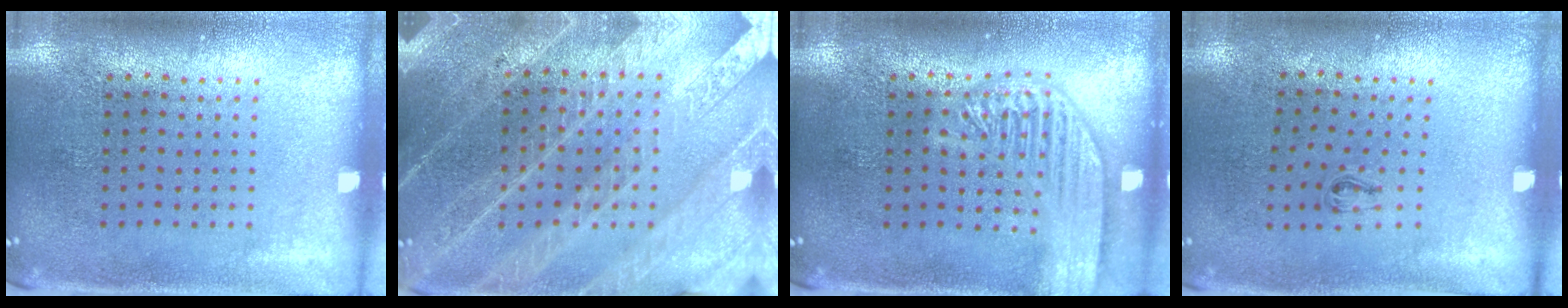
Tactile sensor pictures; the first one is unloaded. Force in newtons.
{"total": 3.8, "press": 3.6, "slide": 1.4}
{"total": 3.7, "press": 3.7, "slide": 0.4}
{"total": 0.5, "press": 0.3, "slide": 0.5}